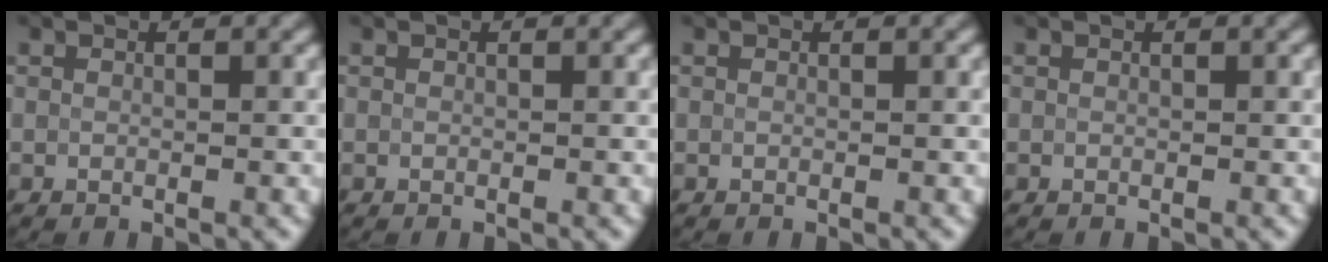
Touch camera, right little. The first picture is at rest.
{"total": 0.0}
{"total": 0.0}
{"total": 0.0}